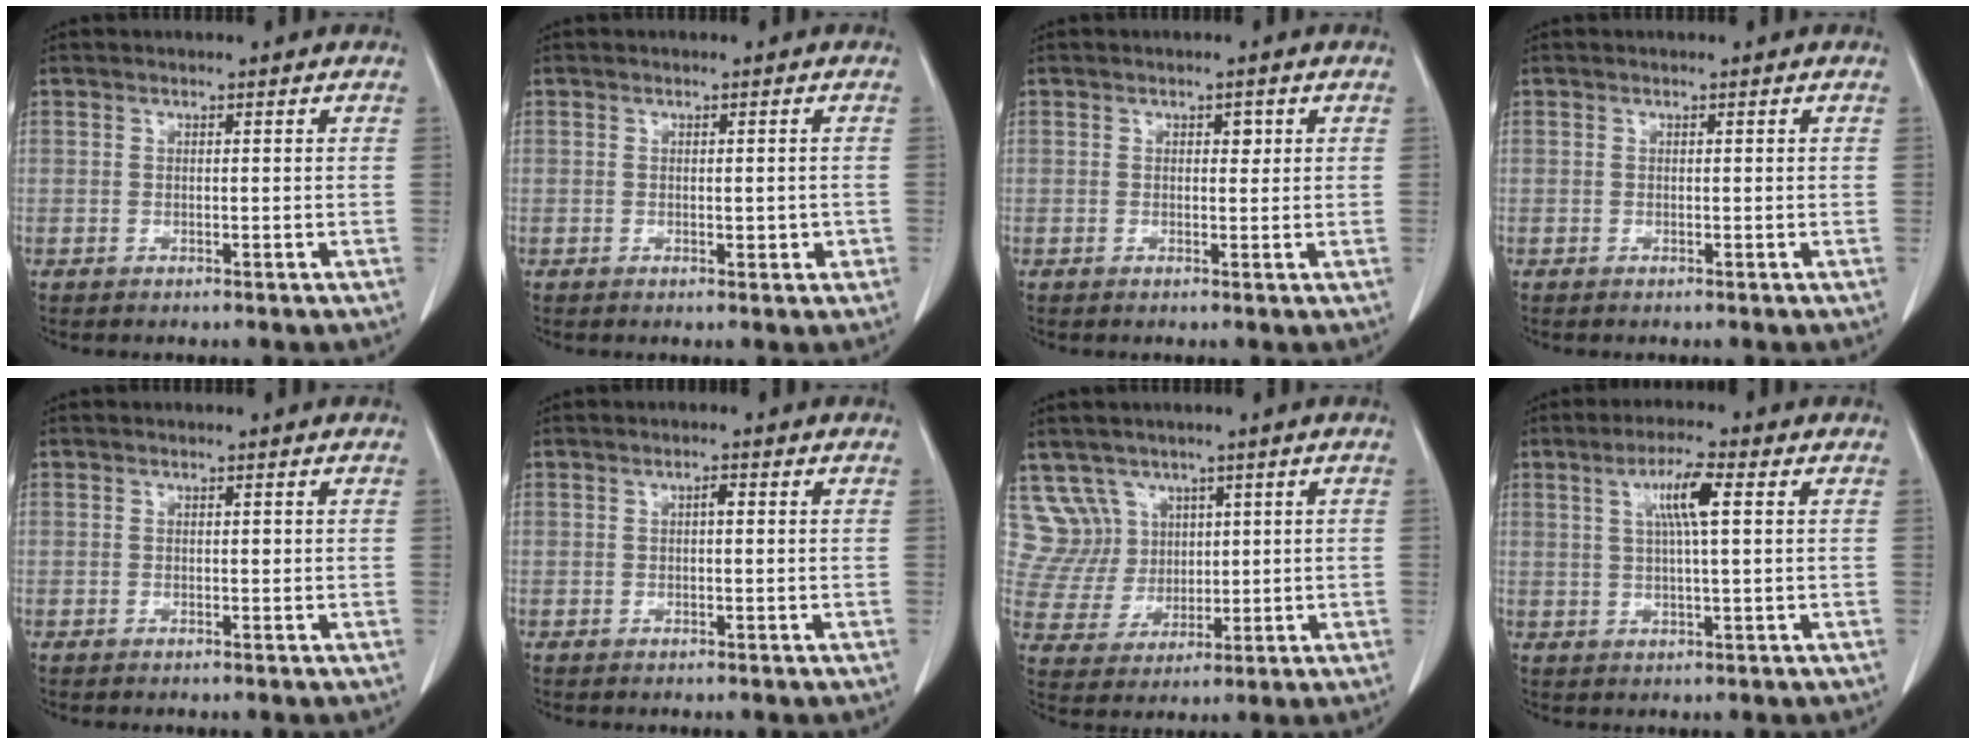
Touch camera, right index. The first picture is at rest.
{"total": 1.6, "force": [-0.3, 0.8, 1.3], "torque": [-0.015, 0.000, 0.000]}
{"total": 1.3, "force": [0.5, 0.7, 0.9], "torque": [-0.011, -0.001, 0.005]}
{"total": 0.0}
{"total": 0.0}
{"total": 1.0, "force": [0.1, 0.3, 0.9], "torque": [-0.015, 0.005, 0.002]}
{"total": 7.6, "force": [4.2, 6.3, -0.3], "torque": [0.006, 0.026, 0.092]}
{"total": 5.8, "force": [1.8, 0.2, 5.5], "torque": [-0.100, 0.006, 0.030]}